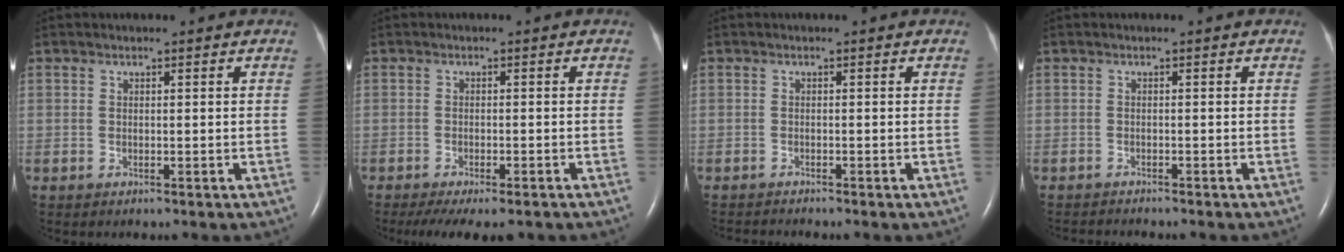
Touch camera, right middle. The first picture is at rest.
{"total": 8.9, "force": [-7.0, 2.3, 4.9], "torque": [-0.073, -0.011, -0.100]}
{"total": 1.8, "force": [-1.7, -0.6, 0.1], "torque": [-0.004, -0.008, -0.030]}
{"total": 3.3, "force": [-3.2, 0.0, 1.0], "torque": [-0.013, -0.010, -0.046]}